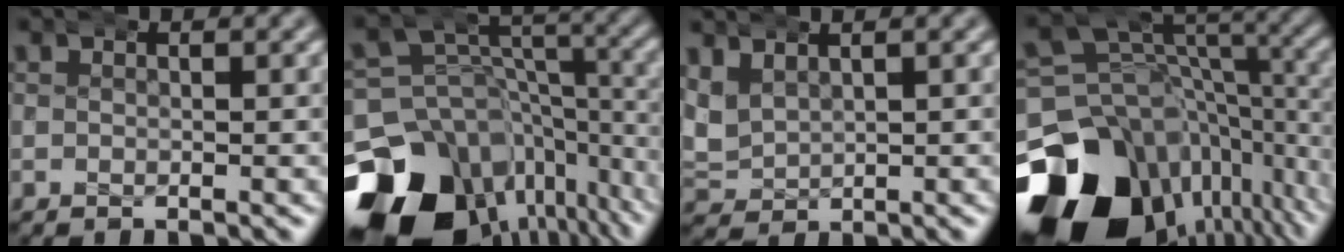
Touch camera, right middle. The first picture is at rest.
{"total": 20.3, "force": [-10.3, 13.8, 10.9], "torque": [-0.155, -0.076, -0.140]}
{"total": 3.5, "force": [0.8, 3.1, 1.3], "torque": [-0.053, -0.010, 0.022]}
{"total": 20.9, "force": [-8.8, 14.0, 12.7], "torque": [-0.160, -0.058, -0.124]}